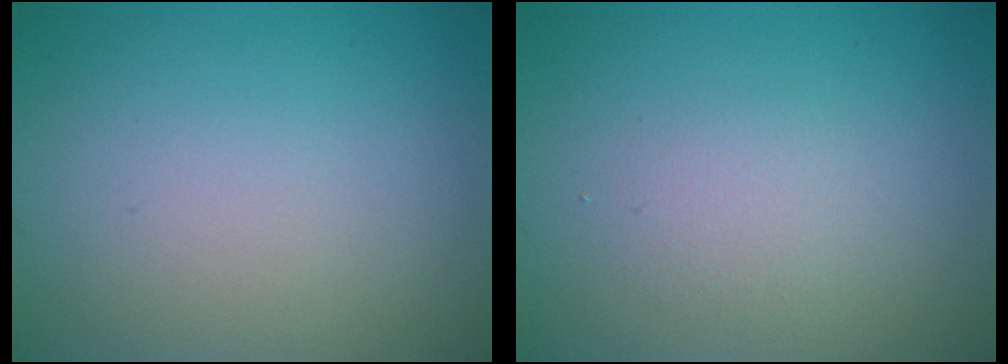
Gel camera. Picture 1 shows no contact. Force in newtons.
{"total": 1.5, "press": 1.5, "slide": 0.0}